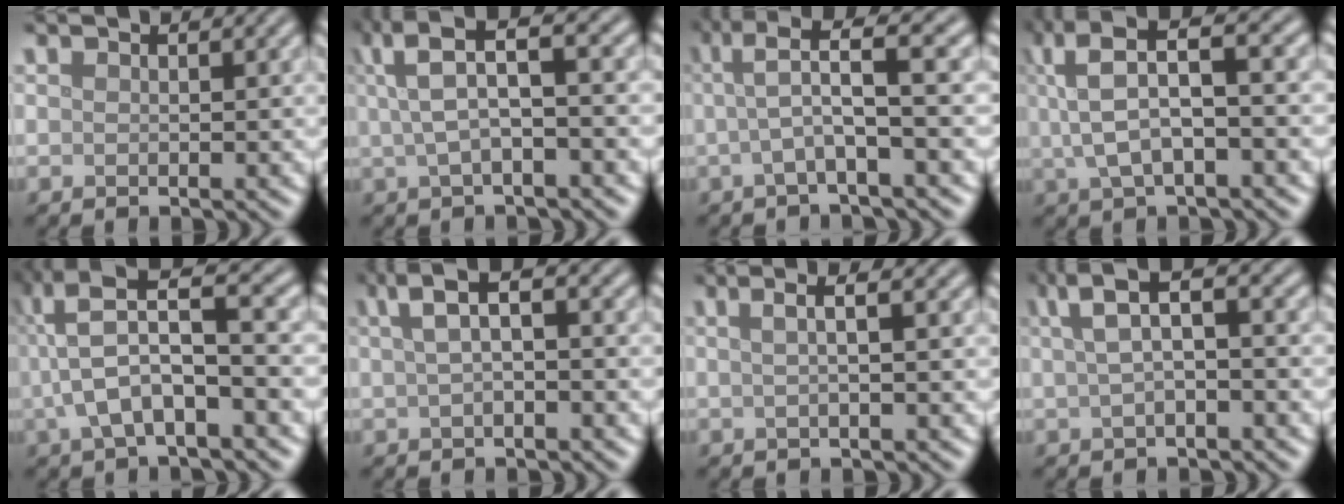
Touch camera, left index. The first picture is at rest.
{"total": 5.7, "force": [2.0, 1.6, 5.1], "torque": [-0.093, 0.019, 0.031]}
{"total": 4.9, "force": [1.1, 0.7, 4.7], "torque": [-0.083, 0.017, 0.015]}
{"total": 7.3, "force": [2.4, 2.6, 6.4], "torque": [-0.133, 0.017, 0.038]}
{"total": 7.8, "force": [0.5, 2.4, 7.4], "torque": [-0.136, 0.021, 0.000]}
{"total": 3.6, "force": [0.9, 1.1, 3.3], "torque": [-0.057, 0.016, 0.011]}
{"total": 2.8, "force": [0.6, 1.0, 2.6], "torque": [-0.028, 0.003, -0.008]}
{"total": 4.4, "force": [1.2, 1.4, 4.0], "torque": [-0.069, 0.019, 0.013]}